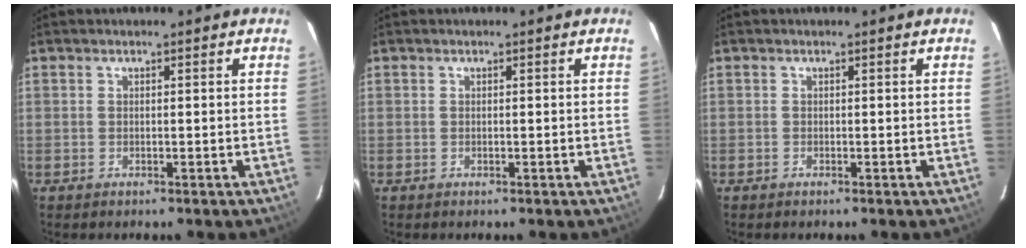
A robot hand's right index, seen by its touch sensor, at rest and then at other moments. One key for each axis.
{"total": 0.0}
{"total": 0.0}